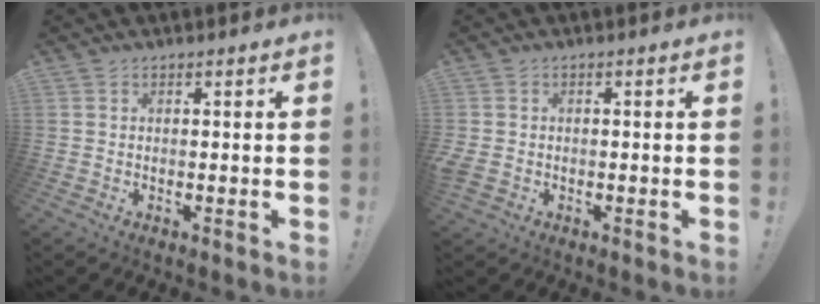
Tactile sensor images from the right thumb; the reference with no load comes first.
{"total": 2.1, "force": [-0.7, 1.7, 1.1], "torque": [-0.033, 0.004, -0.010]}